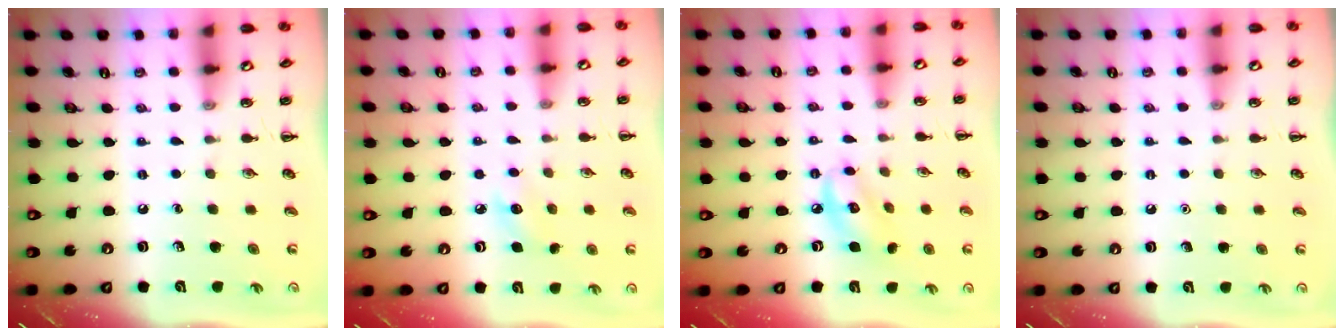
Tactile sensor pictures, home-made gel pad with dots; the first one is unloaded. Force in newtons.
{"total": 5.8, "press": 5.6, "slide": 1.5}
{"total": 7.5, "press": 7.5, "slide": 0.3}
{"total": 1.6, "press": 1.6, "slide": 0.1}